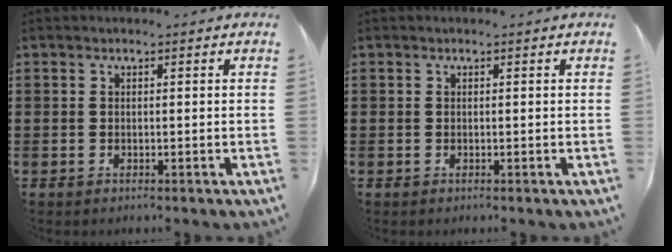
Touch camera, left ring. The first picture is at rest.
{"total": 0.0}